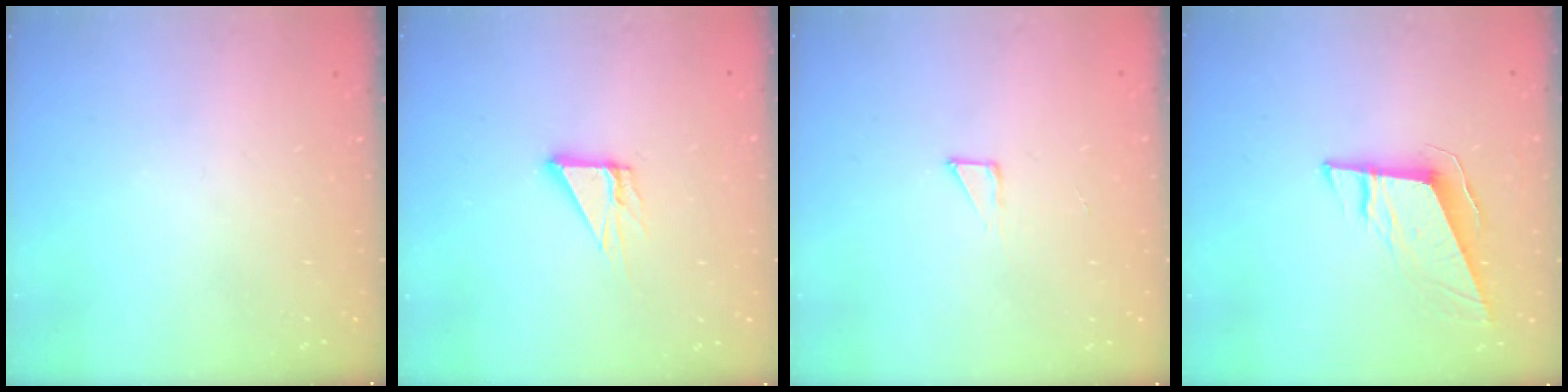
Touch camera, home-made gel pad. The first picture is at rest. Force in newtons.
{"total": 4.8, "press": 4.8, "slide": 0.2}
{"total": 3.0, "press": 3.0, "slide": 0.3}
{"total": 10.5, "press": 10.0, "slide": 3.2}